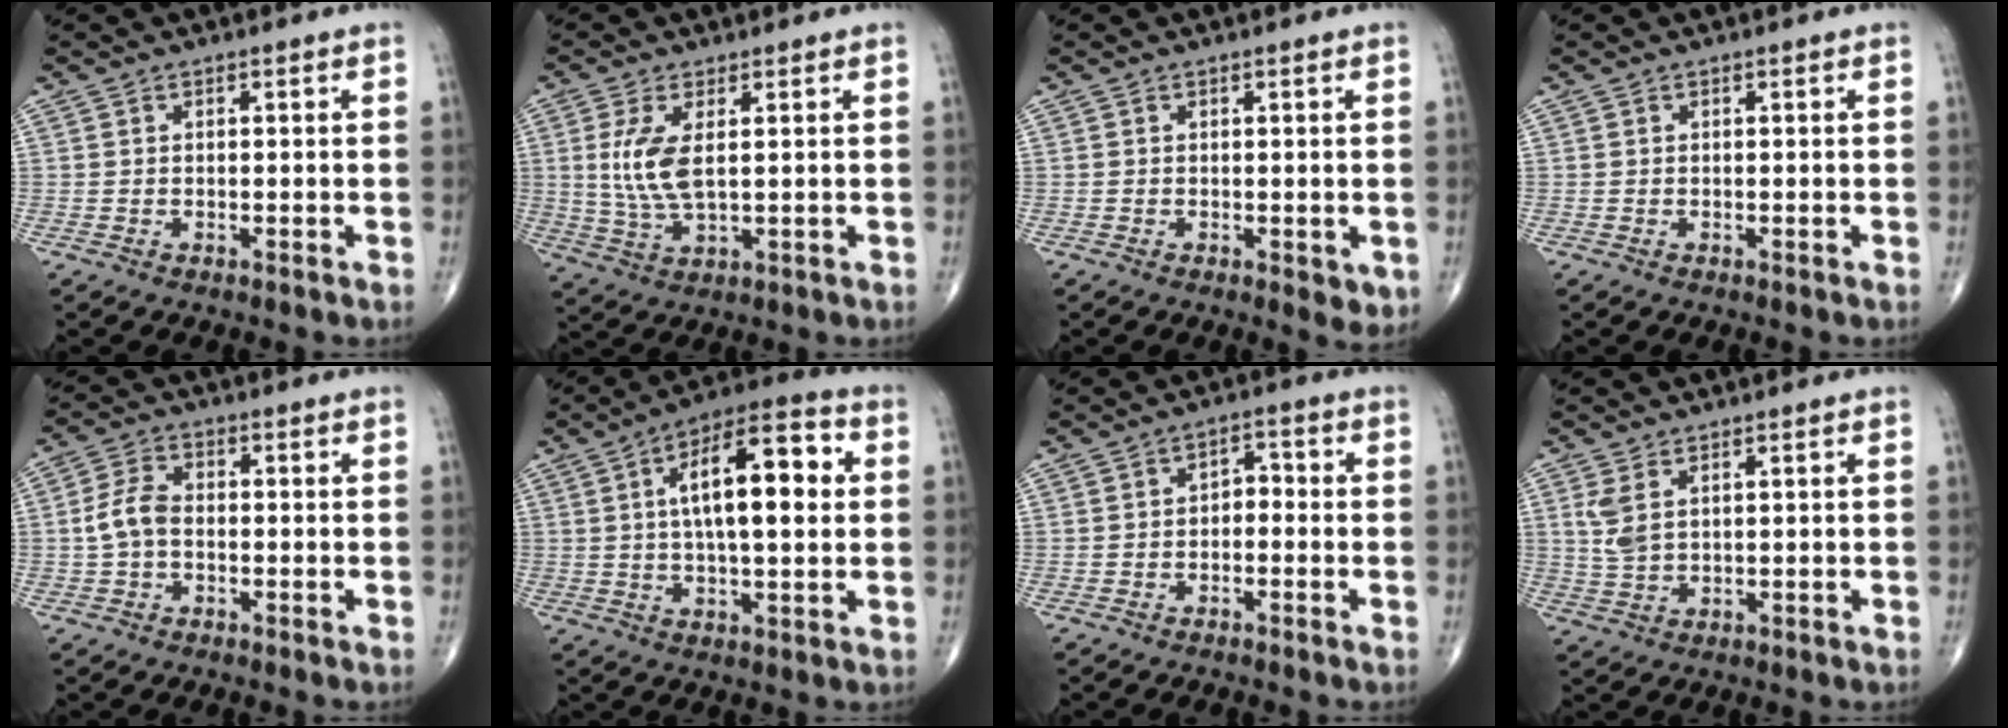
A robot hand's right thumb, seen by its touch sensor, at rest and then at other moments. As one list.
[{"total": 7.9, "force": [1.4, 3.3, 7.0], "torque": [-0.159, -0.011, 0.036]}, {"total": 2.9, "force": [-0.6, 1.4, 2.5], "torque": [-0.020, -0.006, -0.005]}, {"total": 0.0}, {"total": 5.3, "force": [-0.7, 3.5, 4.0], "torque": [-0.083, 0.018, -0.020]}, {"total": 16.4, "force": [3.1, 6.2, 14.9], "torque": [-0.223, 0.018, 0.042]}, {"total": 3.0, "force": [-0.8, 2.0, 2.1], "torque": [-0.019, 0.022, -0.022]}, {"total": 4.0, "force": [1.6, 2.1, 3.1], "torque": [-0.068, -0.002, 0.043]}]